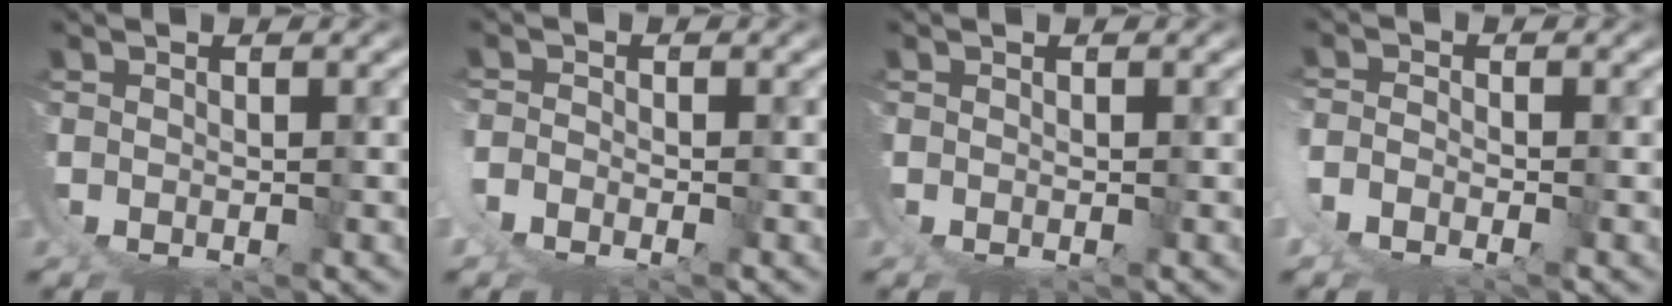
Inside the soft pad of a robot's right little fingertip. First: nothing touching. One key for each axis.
{"total": 1.4, "fx": -0.9, "fy": 0.5, "fz": 1.0, "tx": -0.022, "ty": -0.002, "tz": -0.019}
{"total": 0.0}
{"total": 1.7, "fx": -0.9, "fy": 0.4, "fz": 1.4, "tx": -0.031, "ty": -0.004, "tz": -0.017}